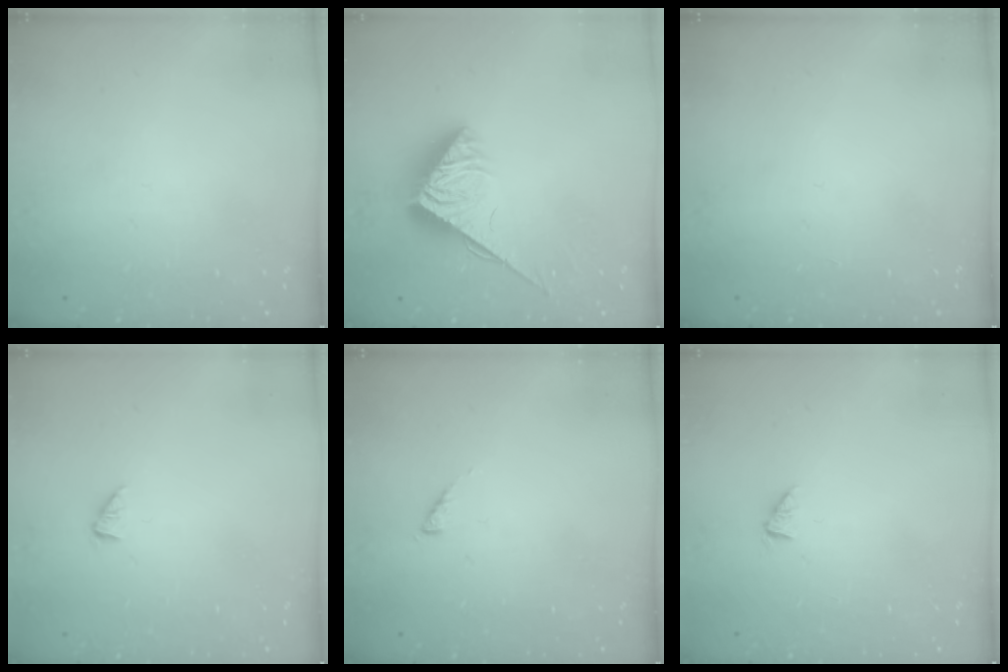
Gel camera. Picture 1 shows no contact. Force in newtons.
{"total": 4.0, "press": 4.0, "slide": 0.5}
{"total": 0.0}
{"total": 0.0}
{"total": 1.6, "press": 1.5, "slide": 0.3}
{"total": 0.0}